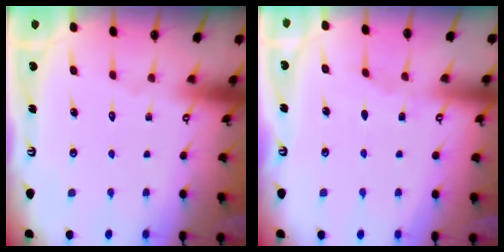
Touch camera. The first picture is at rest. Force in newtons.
{"total": 2.5, "press": 2.5, "slide": 0.3}